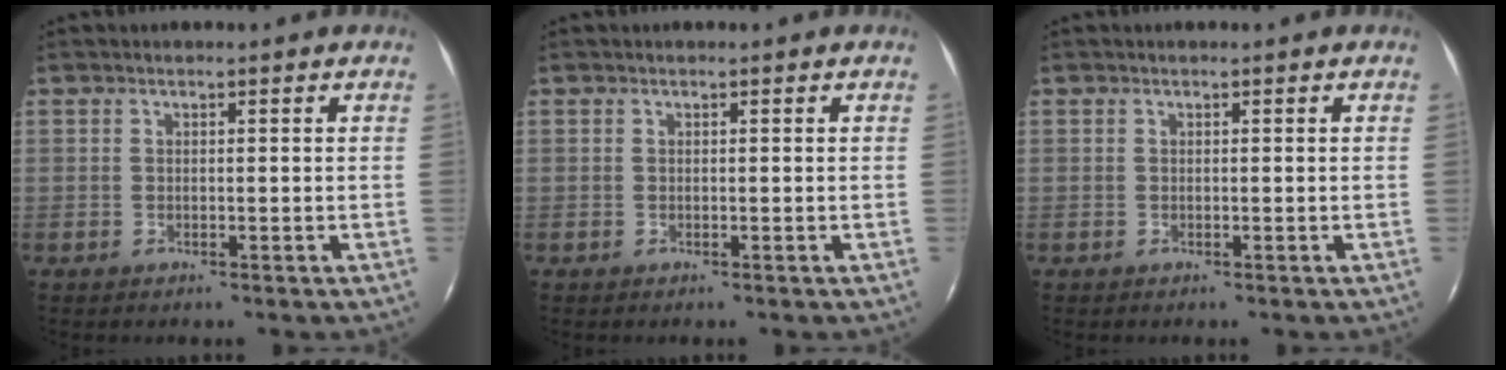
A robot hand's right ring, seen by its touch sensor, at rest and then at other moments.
{"total": 0.0}
{"total": 0.0}